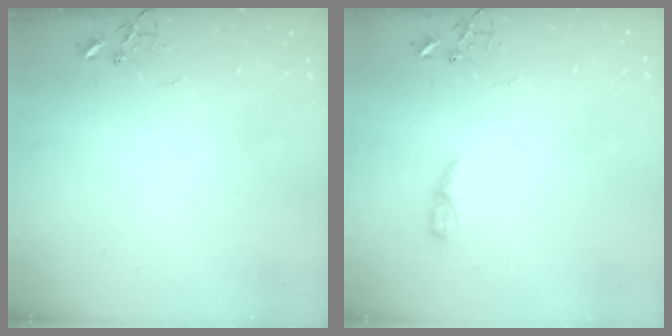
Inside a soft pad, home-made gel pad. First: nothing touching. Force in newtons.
{"total": 6.8, "press": 6.8, "slide": 0.5}